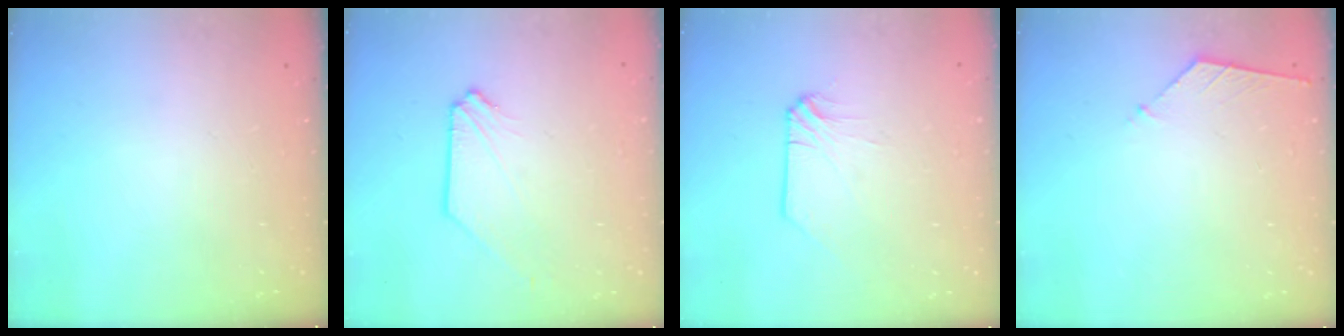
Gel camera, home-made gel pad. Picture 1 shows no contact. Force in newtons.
{"total": 1.4, "press": 1.4, "slide": 0.2}
{"total": 0.0}
{"total": 4.9, "press": 4.8, "slide": 0.7}